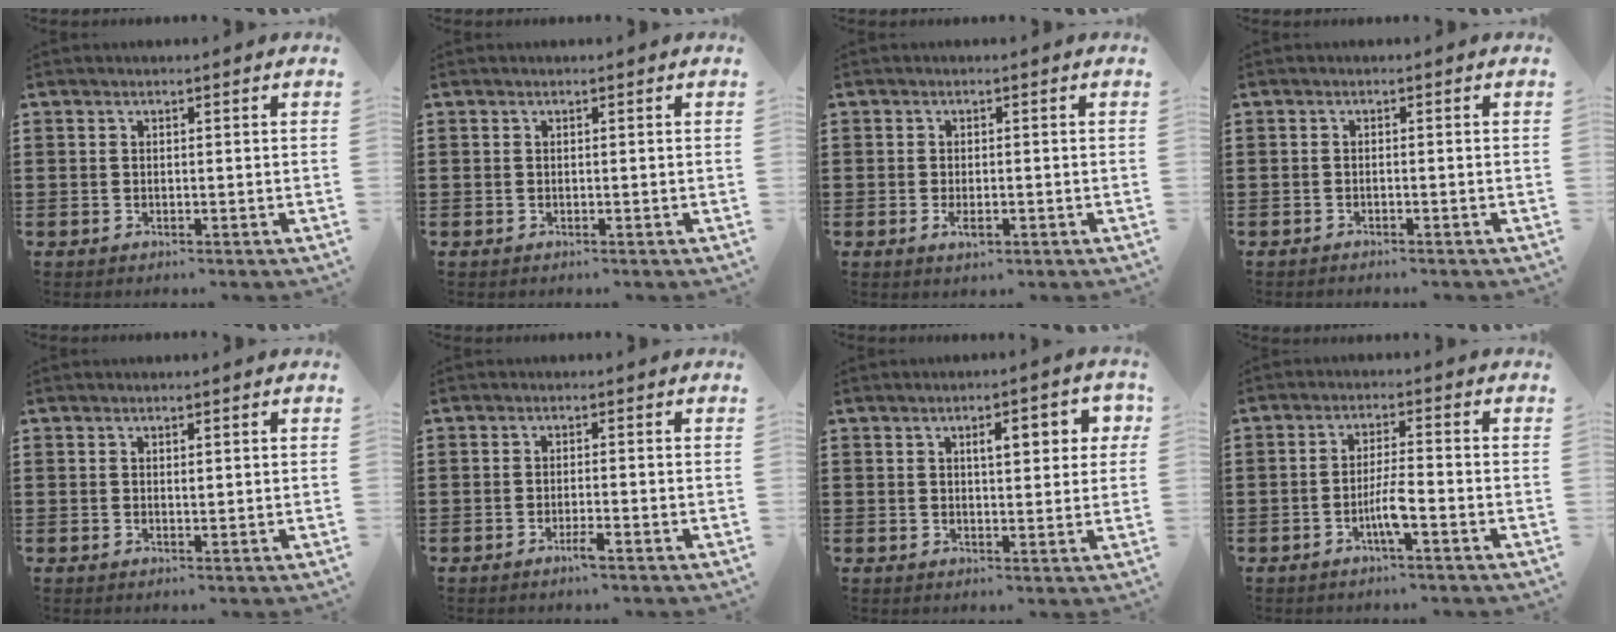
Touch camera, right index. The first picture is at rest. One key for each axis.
{"total": 0.0}
{"total": 2.1, "fx": -0.6, "fy": 0.9, "fz": 1.8, "tx": -0.042, "ty": -0.006, "tz": -0.013}
{"total": 0.8, "fx": -0.8, "fy": -0.2, "fz": 0.2, "tx": -0.005, "ty": -0.005, "tz": -0.015}
{"total": 0.7, "fx": 0.3, "fy": 0.2, "fz": 0.6, "tx": -0.012, "ty": 0.001, "tz": 0.005}
{"total": 2.3, "fx": -1.4, "fy": 0.1, "fz": 1.8, "tx": -0.037, "ty": -0.004, "tz": -0.026}
{"total": 4.6, "fx": 1.5, "fy": 1.6, "fz": 4.0, "tx": -0.058, "ty": 0.000, "tz": 0.017}
{"total": 4.2, "fx": -1.9, "fy": 0.4, "fz": 3.8, "tx": -0.079, "ty": -0.005, "tz": -0.039}